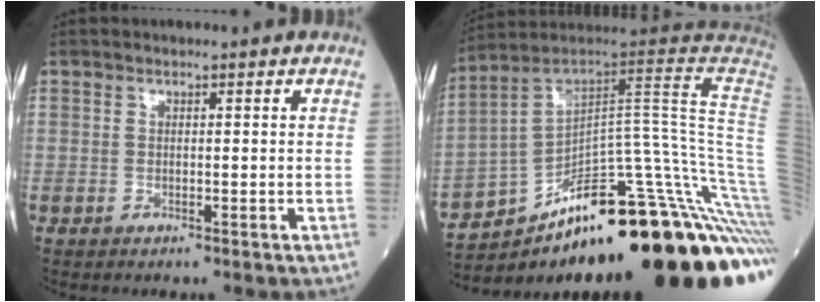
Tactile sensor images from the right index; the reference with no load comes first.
{"total": 30.9, "force": [-17.2, 2.3, 25.5], "torque": [-0.215, 0.046, -0.245]}